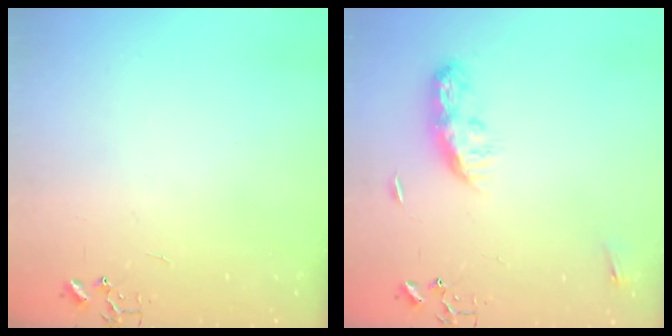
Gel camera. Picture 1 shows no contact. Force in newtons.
{"total": 8.7, "press": 8.7, "slide": 0.4}